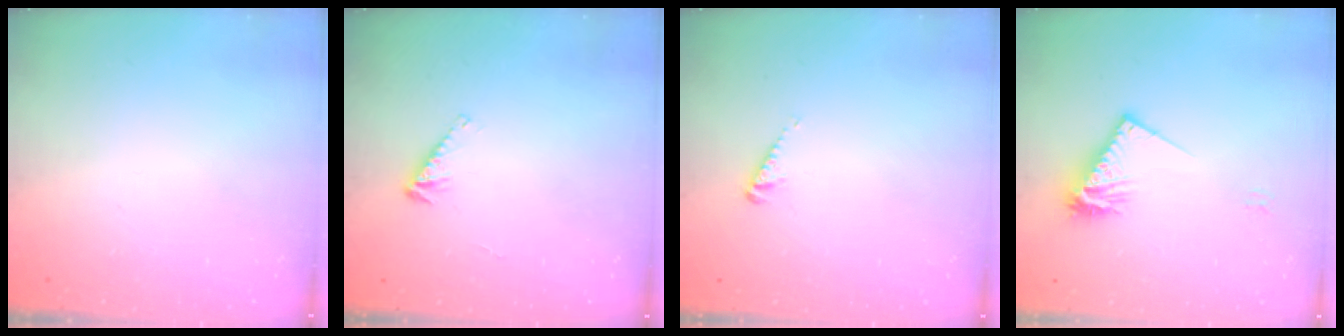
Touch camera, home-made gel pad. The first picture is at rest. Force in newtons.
{"total": 3.9, "press": 3.8, "slide": 0.7}
{"total": 3.1, "press": 3.1, "slide": 0.3}
{"total": 9.7, "press": 9.7, "slide": 0.4}